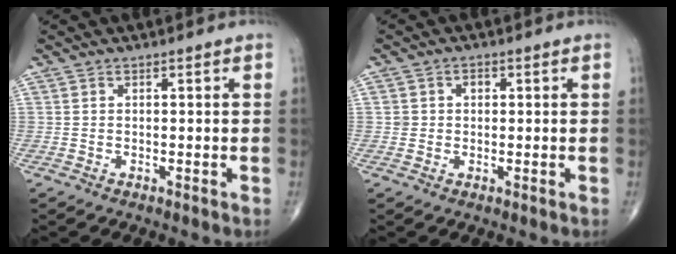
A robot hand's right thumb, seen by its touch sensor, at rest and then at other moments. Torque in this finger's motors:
{"motor_torque": [0.34, 0.69, 0.40, 0.00, -0.03]}